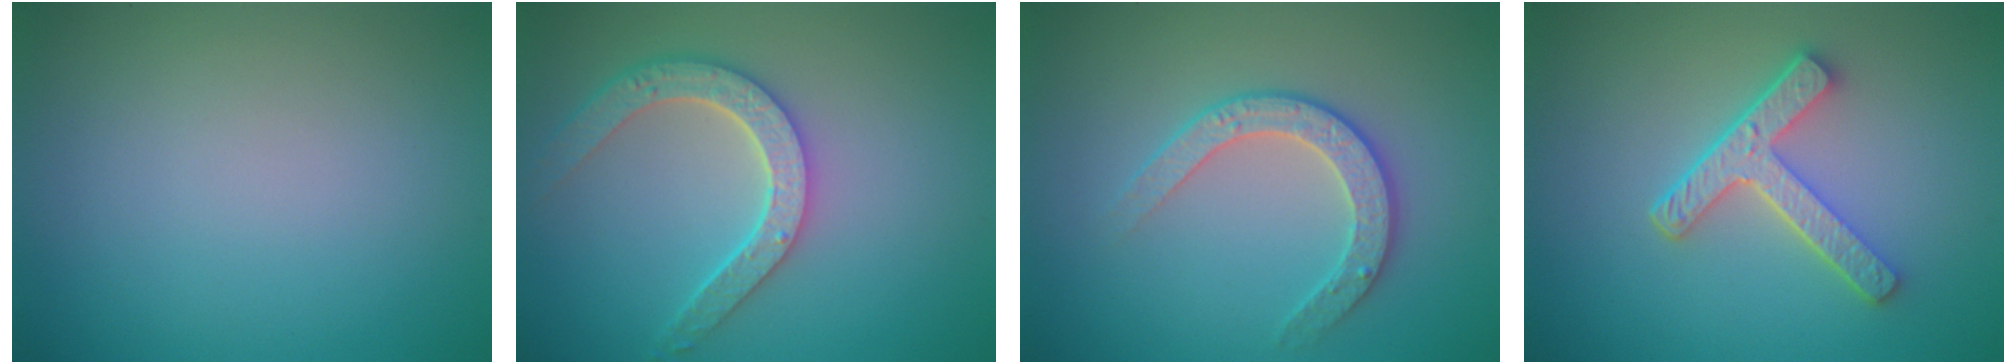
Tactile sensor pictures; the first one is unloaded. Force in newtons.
{"total": 4.6, "press": 3.8, "slide": 2.6}
{"total": 2.9, "press": 2.8, "slide": 0.8}
{"total": 4.4, "press": 3.4, "slide": 2.7}